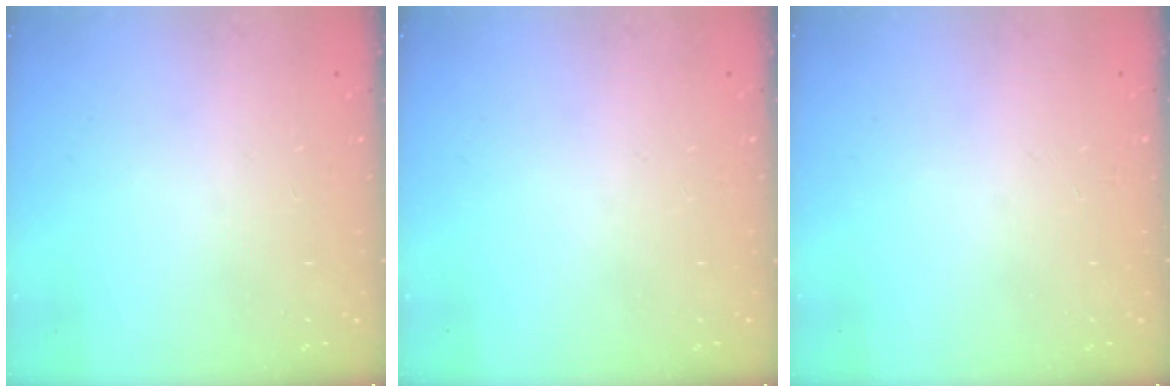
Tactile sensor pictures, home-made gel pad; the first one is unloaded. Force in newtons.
{"total": 0.0}
{"total": 9.6, "press": 2.1, "slide": 9.4}